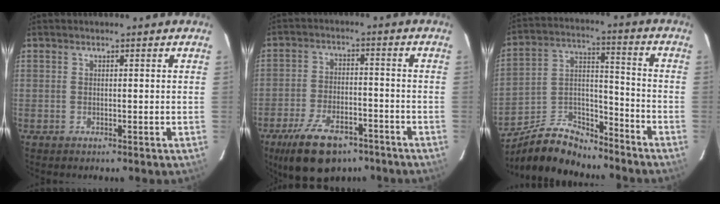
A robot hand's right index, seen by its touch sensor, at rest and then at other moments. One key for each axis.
{"total": 14.5, "fx": -9.7, "fy": 6.9, "fz": 8.1, "tx": -0.176, "ty": -0.008, "tz": -0.157}
{"total": 13.5, "fx": -10.6, "fy": 5.8, "fz": 5.8, "tx": -0.125, "ty": 0.032, "tz": -0.181}